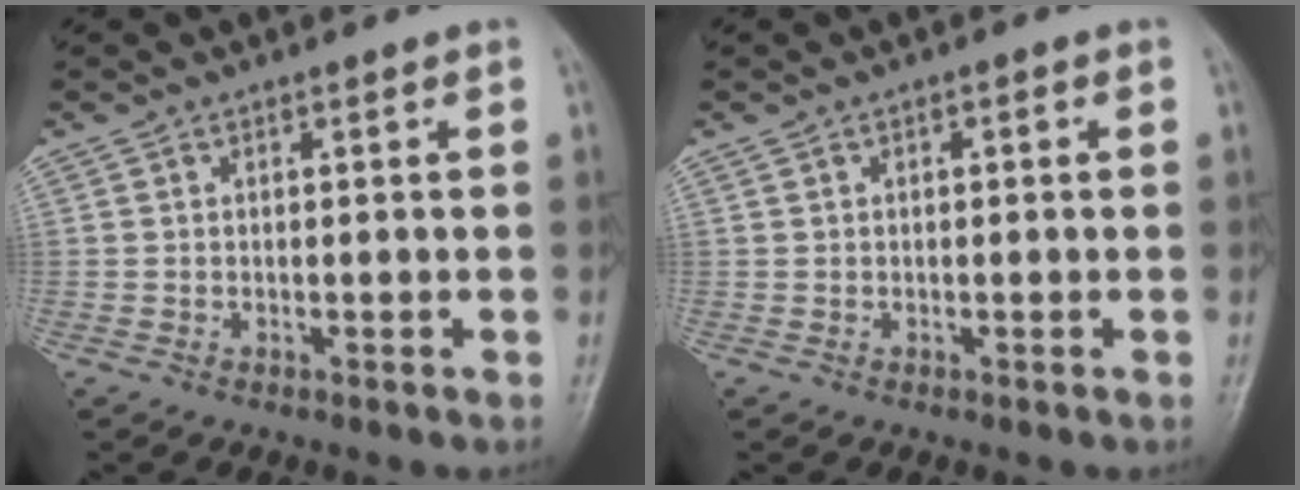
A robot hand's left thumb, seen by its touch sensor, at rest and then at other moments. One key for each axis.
{"total": 0.7, "fx": 0.1, "fy": 0.5, "fz": 0.4, "tx": -0.004, "ty": 0.001, "tz": 0.003}